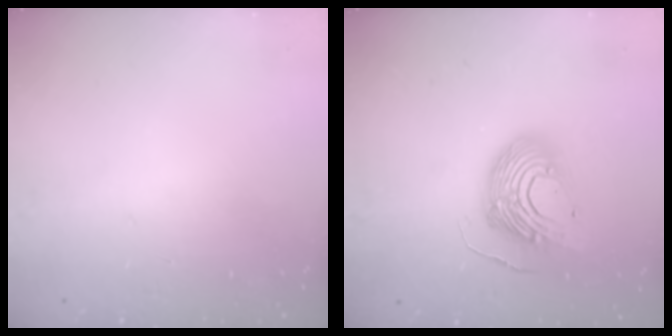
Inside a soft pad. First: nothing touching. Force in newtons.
{"total": 14.1, "press": 14.0, "slide": 1.2}